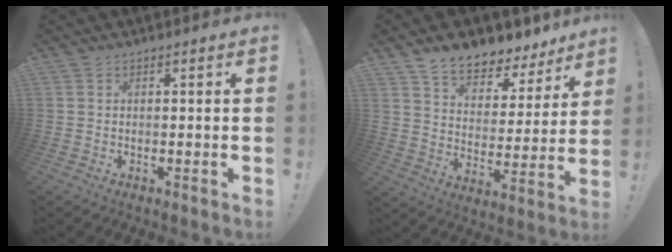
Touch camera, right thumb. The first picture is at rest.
{"total": 9.1, "force": [8.1, 3.5, 2.4], "torque": [-0.043, -0.077, 0.145]}